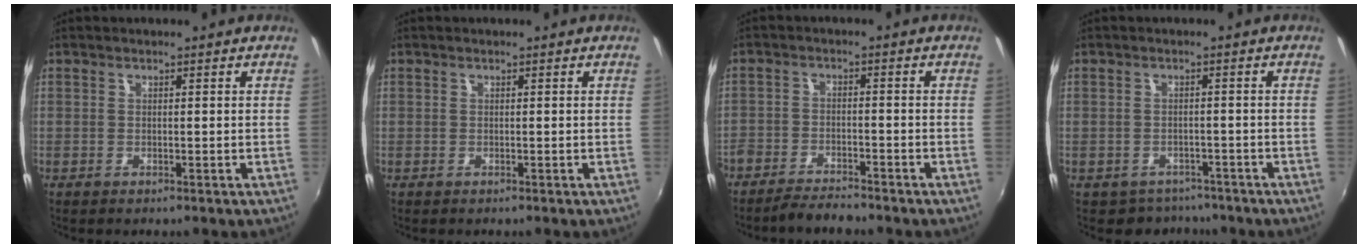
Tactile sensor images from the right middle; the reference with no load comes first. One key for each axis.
{"total": 0.0}
{"total": 6.6, "fx": -5.9, "fy": 1.6, "fz": 2.4, "tx": -0.068, "ty": -0.014, "tz": -0.105}
{"total": 5.2, "fx": -4.1, "fy": 3.0, "fz": 0.5, "tx": -0.019, "ty": -0.002, "tz": -0.056}